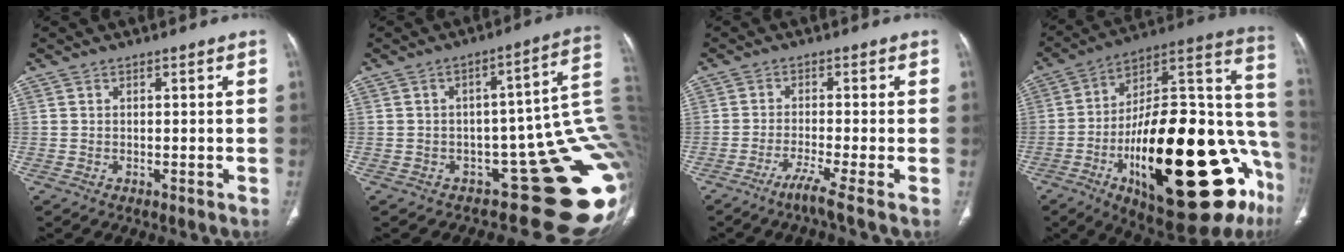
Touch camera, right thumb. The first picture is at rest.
{"total": 19.5, "force": [-1.6, 9.6, 16.9], "torque": [-0.110, 0.049, -0.015]}
{"total": 4.4, "force": [-2.9, -1.3, 3.0], "torque": [-0.071, -0.004, -0.063]}
{"total": 38.5, "force": [-11.9, 14.6, 33.6], "torque": [-0.418, 0.044, -0.172]}